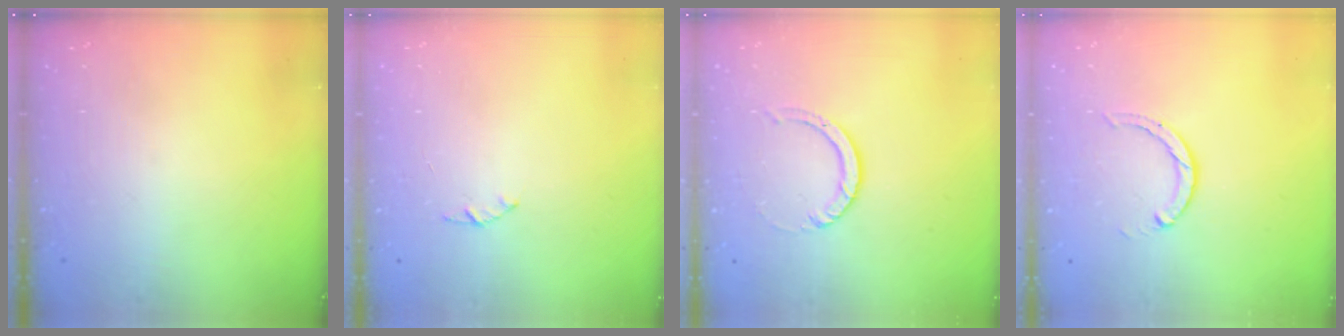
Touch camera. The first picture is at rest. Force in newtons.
{"total": 1.0, "press": 0.9, "slide": 0.3}
{"total": 3.2, "press": 3.2, "slide": 0.3}
{"total": 2.0, "press": 2.0, "slide": 0.3}